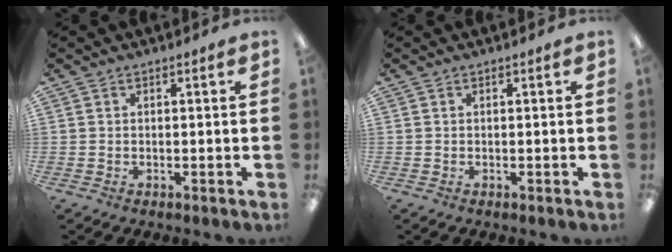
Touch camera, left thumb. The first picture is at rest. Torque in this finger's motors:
{"motor_torque": [-0.03, 0.03, 0.03, 0.00, 0.00]}